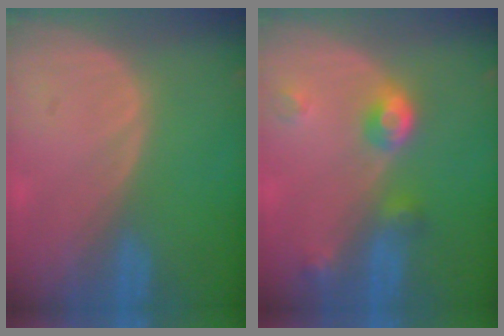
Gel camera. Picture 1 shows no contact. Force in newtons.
{"total": 4.8, "press": 4.4, "slide": 2.0}